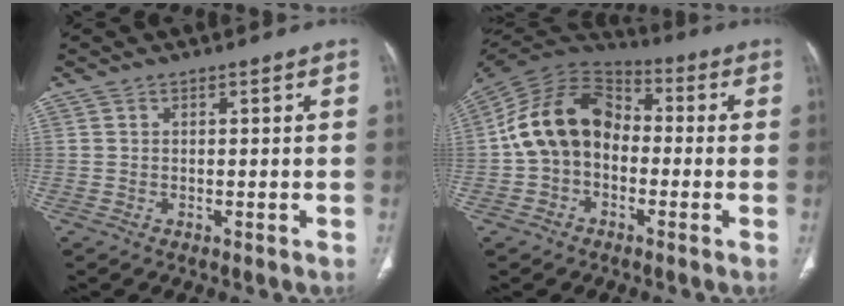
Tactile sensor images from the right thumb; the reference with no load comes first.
{"total": 14.6, "force": [-1.3, 10.9, 9.7], "torque": [-0.163, 0.043, -0.038]}